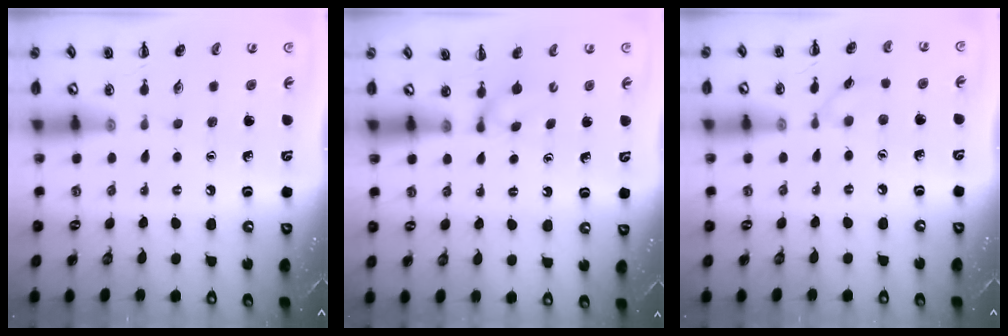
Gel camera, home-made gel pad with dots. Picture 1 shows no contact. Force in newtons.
{"total": 2.5, "press": 2.3, "slide": 1.0}
{"total": 3.2, "press": 2.9, "slide": 1.4}